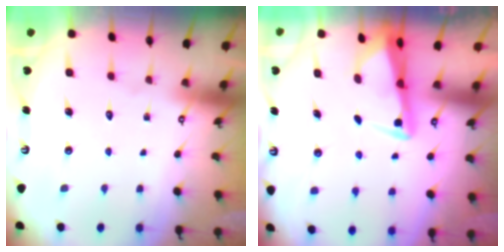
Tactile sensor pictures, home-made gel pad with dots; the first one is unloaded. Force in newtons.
{"total": 2.7, "press": 2.7, "slide": 0.5}